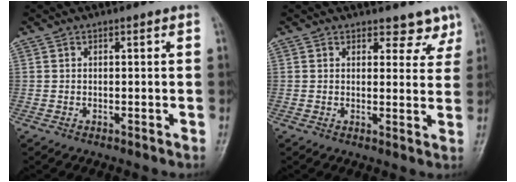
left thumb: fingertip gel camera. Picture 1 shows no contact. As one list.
[{"total": 4.5, "force": [3.7, 2.3, 0.8], "torque": [0.023, -0.026, 0.038]}]